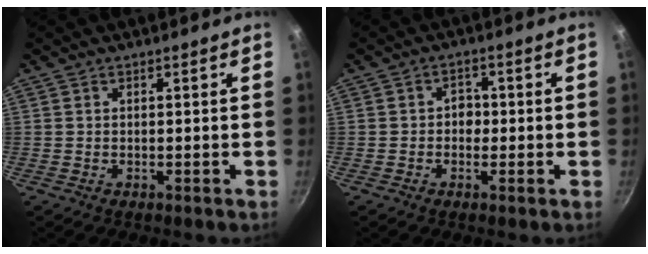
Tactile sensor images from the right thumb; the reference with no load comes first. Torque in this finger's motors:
{"motor_torque": [0.58, 0.47, 0.07, -0.13, -0.02]}